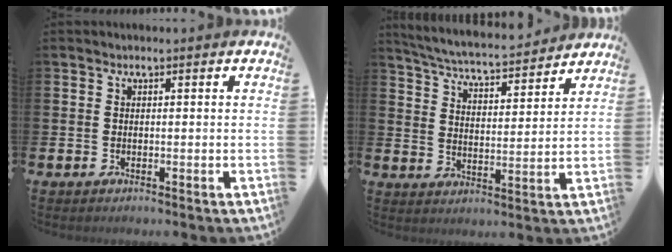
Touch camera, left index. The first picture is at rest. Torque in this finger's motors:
{"motor_torque": [1.04, -1.09, 0.35, 0.14]}